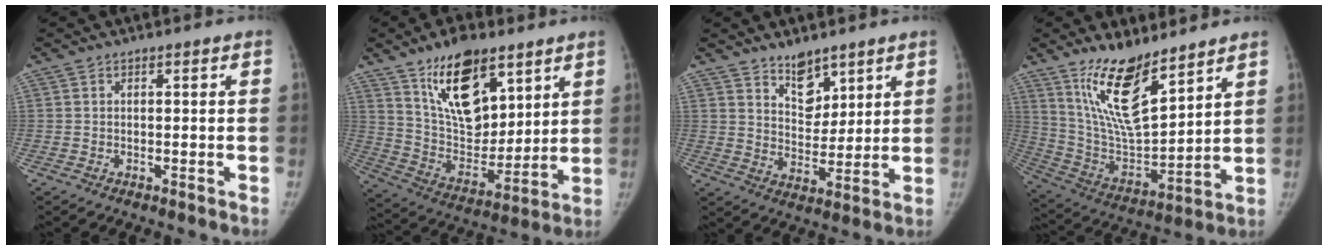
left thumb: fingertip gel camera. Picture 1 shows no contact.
{"total": 18.7, "force": [11.0, 9.5, 11.8], "torque": [-0.146, -0.066, 0.203]}
{"total": 7.6, "force": [5.5, 4.0, 3.4], "torque": [-0.024, -0.045, 0.099]}
{"total": 16.6, "force": [11.1, 5.4, 11.0], "torque": [-0.172, -0.073, 0.222]}